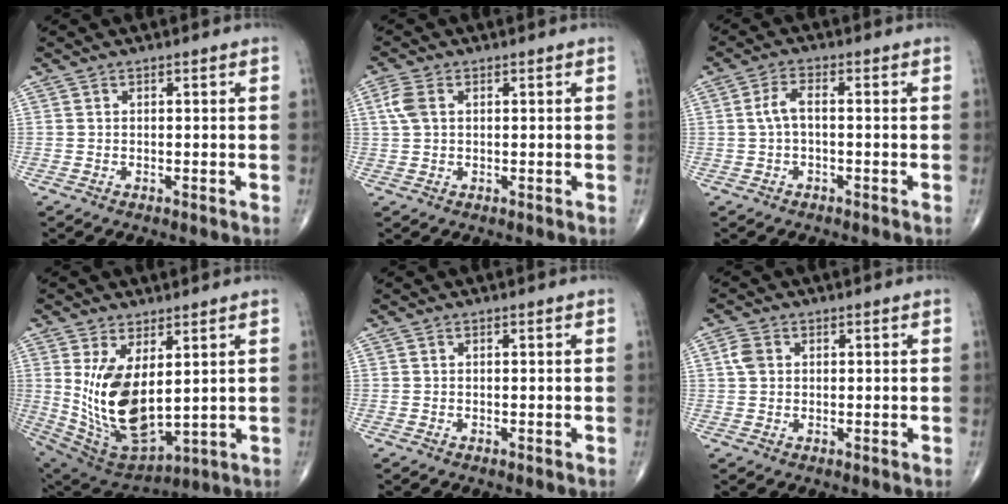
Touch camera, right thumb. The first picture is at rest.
{"total": 3.6, "force": [1.0, 2.3, 2.6], "torque": [-0.068, 0.010, 0.021]}
{"total": 3.5, "force": [-0.1, 1.4, 3.2], "torque": [-0.068, 0.013, -0.005]}
{"total": 15.5, "force": [2.5, 7.8, 13.2], "torque": [-0.245, -0.028, 0.077]}
{"total": 0.0}
{"total": 2.9, "force": [0.7, 2.2, 1.6], "torque": [-0.030, 0.006, 0.013]}